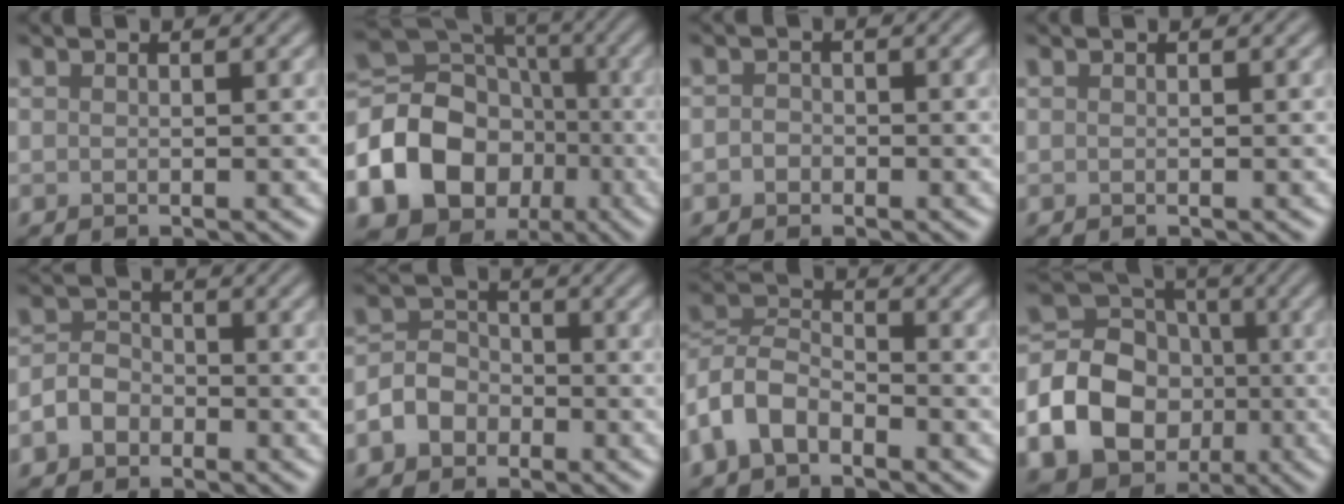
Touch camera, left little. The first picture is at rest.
{"total": 16.8, "force": [-5.2, 14.0, 7.6], "torque": [-0.174, -0.018, -0.112]}
{"total": 1.1, "force": [-0.5, 0.9, 0.4], "torque": [-0.003, -0.001, -0.012]}
{"total": 0.0}
{"total": 2.7, "force": [-1.3, 1.9, 1.2], "torque": [-0.020, 0.006, -0.030]}
{"total": 3.5, "force": [-1.6, 2.7, 1.4], "torque": [-0.018, 0.005, -0.037]}
{"total": 5.1, "force": [-2.9, 2.9, 2.9], "torque": [-0.059, 0.007, -0.072]}
{"total": 13.2, "force": [-3.5, 11.3, 5.7], "torque": [-0.115, -0.018, -0.084]}